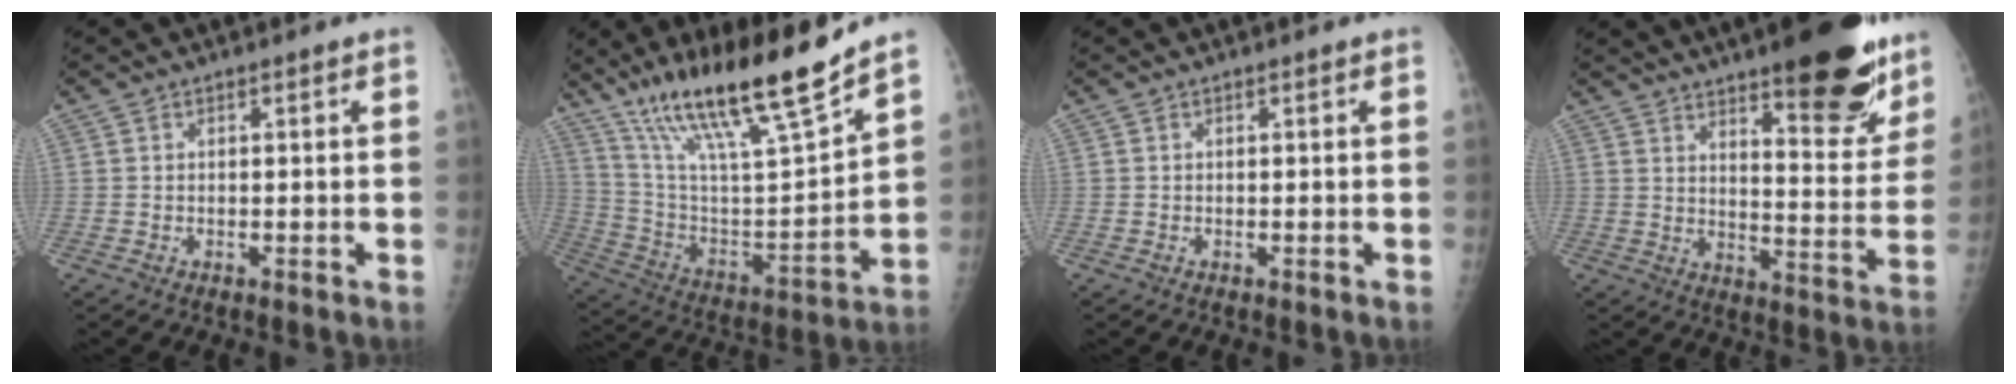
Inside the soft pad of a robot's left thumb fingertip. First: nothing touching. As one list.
[{"total": 23.1, "force": [16.9, 2.8, 15.5], "torque": [-0.247, -0.066, 0.306]}, {"total": 0.0}, {"total": 20.6, "force": [14.0, 6.0, 13.8], "torque": [-0.146, -0.083, 0.194]}]